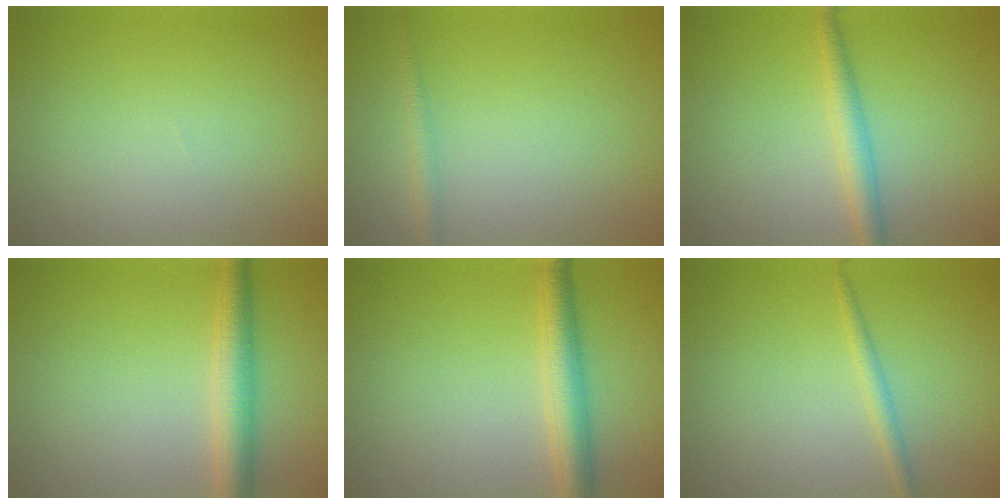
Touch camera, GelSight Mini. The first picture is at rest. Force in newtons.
{"total": 1.2, "press": 1.2, "slide": 0.1}
{"total": 2.6, "press": 2.6, "slide": 0.1}
{"total": 3.8, "press": 3.8, "slide": 0.1}
{"total": 3.8, "press": 3.8, "slide": 0.1}
{"total": 1.3, "press": 1.3, "slide": 0.1}